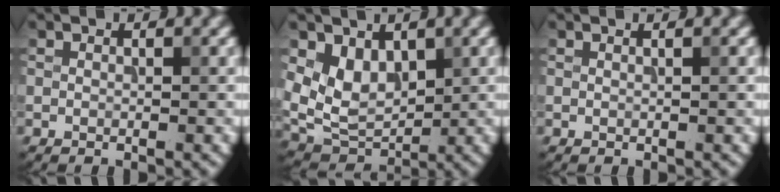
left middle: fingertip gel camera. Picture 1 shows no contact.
{"total": 4.6, "force": [1.5, 3.3, 2.9], "torque": [-0.051, -0.016, 0.031]}
{"total": 0.9, "force": [0.4, 0.3, 0.7], "torque": [-0.012, 0.000, 0.000]}